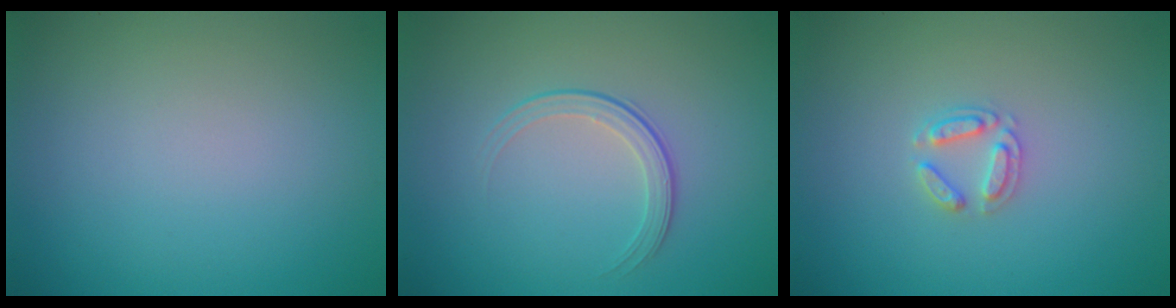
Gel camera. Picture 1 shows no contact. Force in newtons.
{"total": 1.9, "press": 1.3, "slide": 1.5}
{"total": 1.9, "press": 1.9, "slide": 0.3}